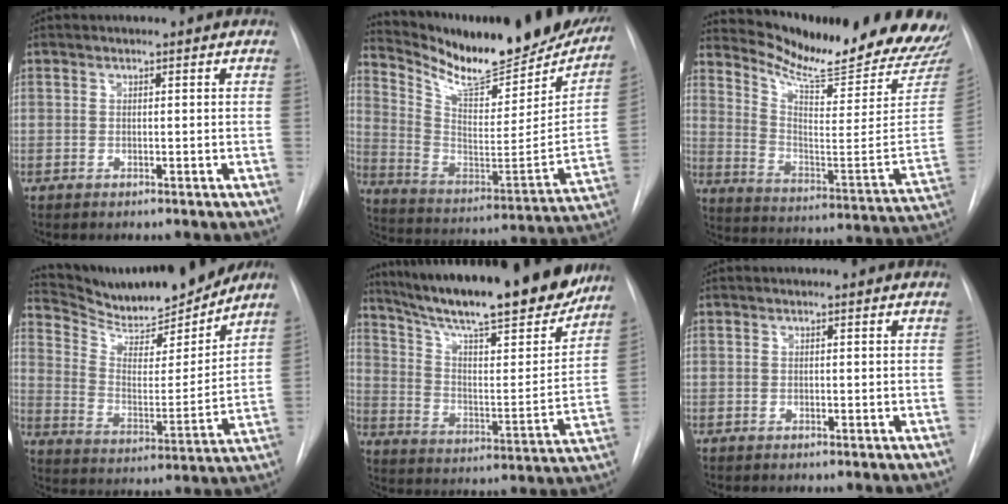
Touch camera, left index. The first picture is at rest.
{"total": 19.7, "force": [18.0, 1.3, 8.1], "torque": [-0.146, -0.043, 0.280]}
{"total": 26.0, "force": [23.7, 2.7, 10.5], "torque": [-0.166, -0.112, 0.317]}
{"total": 16.6, "force": [15.6, 2.0, 5.3], "torque": [-0.099, -0.019, 0.254]}
{"total": 26.2, "force": [22.2, 3.4, 13.4], "torque": [-0.224, -0.030, 0.322]}
{"total": 0.0}